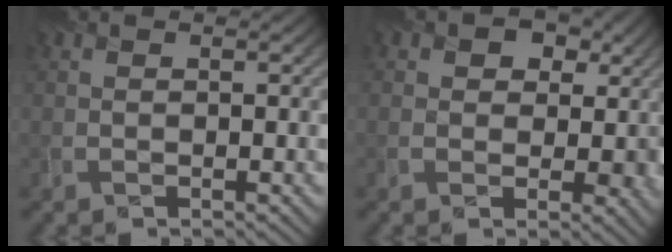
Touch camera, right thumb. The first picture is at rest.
{"total": 6.9, "force": [1.7, 5.5, 3.9], "torque": [-0.052, 0.000, 0.018]}